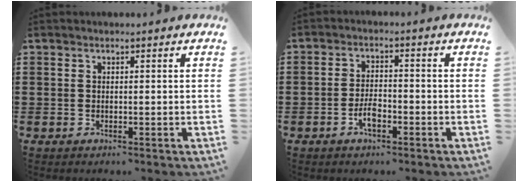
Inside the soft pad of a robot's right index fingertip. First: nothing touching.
{"total": 3.6, "force": [-1.7, 1.5, 2.8], "torque": [-0.062, 0.002, -0.035]}